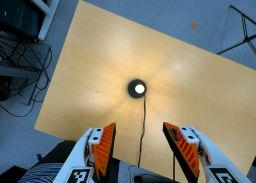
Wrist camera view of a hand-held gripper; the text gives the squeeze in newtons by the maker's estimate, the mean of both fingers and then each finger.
{"total": 0.0}